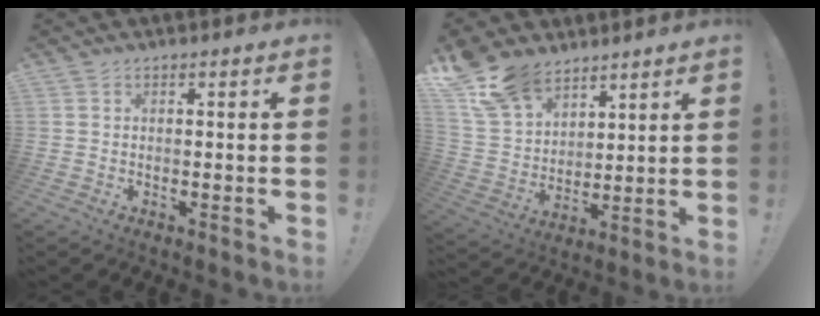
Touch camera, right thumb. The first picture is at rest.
{"total": 15.7, "force": [11.4, 9.2, 5.8], "torque": [-0.121, -0.067, 0.221]}